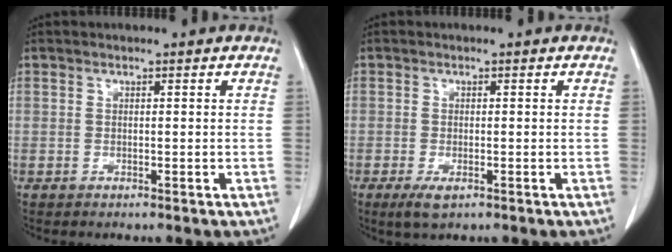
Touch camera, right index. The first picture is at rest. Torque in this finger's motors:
{"motor_torque": [0.25, -0.22, 0.02, 0.05]}